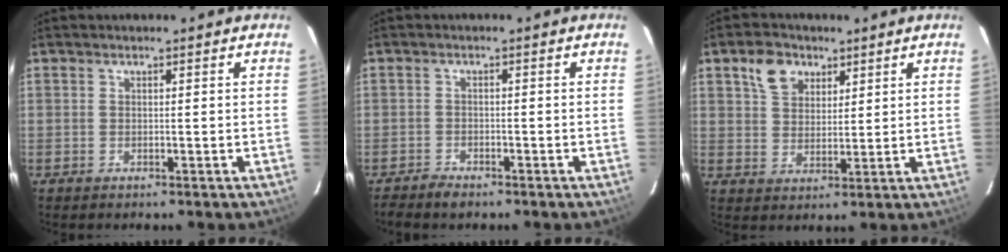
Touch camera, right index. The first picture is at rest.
{"total": 3.4, "force": [-3.1, 0.9, 1.2], "torque": [-0.038, -0.009, -0.056]}
{"total": 6.8, "force": [3.6, 4.8, 3.2], "torque": [-0.057, 0.020, 0.067]}